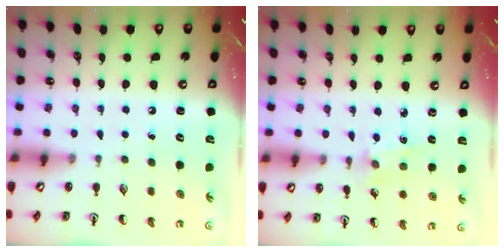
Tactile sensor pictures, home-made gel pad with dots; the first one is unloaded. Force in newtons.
{"total": 1.0, "press": 1.0, "slide": 0.2}